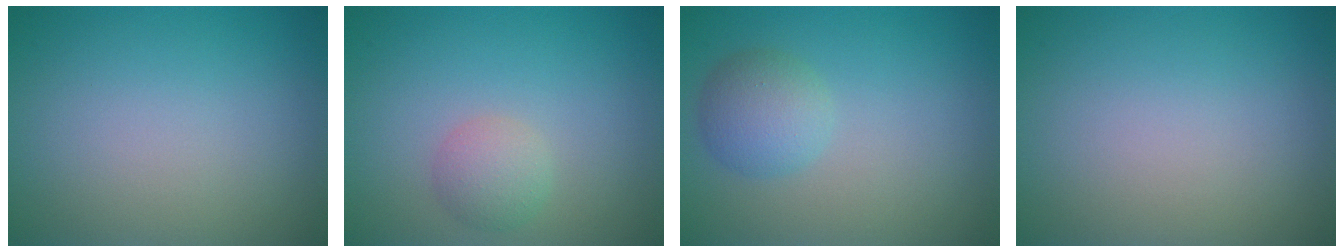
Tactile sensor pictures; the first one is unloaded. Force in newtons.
{"total": 2.1, "press": 2.1, "slide": 0.1}
{"total": 2.9, "press": 2.9, "slide": 0.1}
{"total": 0.0}